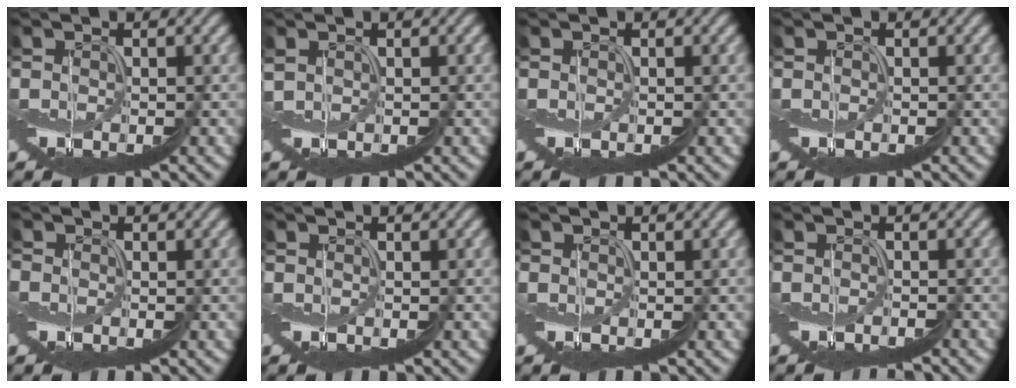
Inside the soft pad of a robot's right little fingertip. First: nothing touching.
{"total": 1.0, "force": [0.9, -0.3, -0.2], "torque": [-0.014, 0.002, 0.015]}
{"total": 0.0}
{"total": 0.0}
{"total": 1.5, "force": [-0.8, 1.1, 0.5], "torque": [-0.005, -0.004, -0.018]}
{"total": 0.0}
{"total": 0.5, "force": [0.2, 0.4, 0.1], "torque": [-0.004, -0.006, 0.002]}
{"total": 2.0, "force": [-2.0, 0.0, 0.1], "torque": [0.003, 0.010, -0.031]}